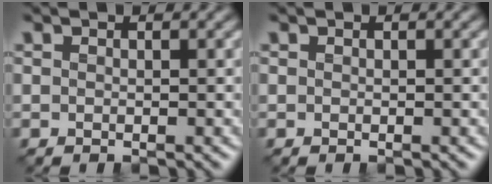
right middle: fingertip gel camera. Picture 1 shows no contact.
{"total": 0.0}